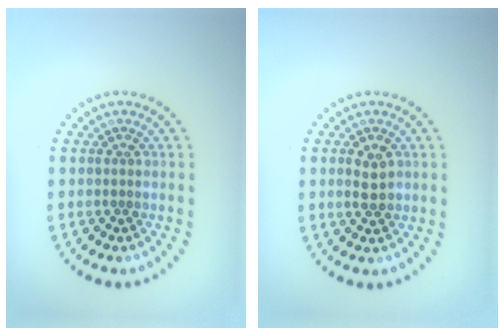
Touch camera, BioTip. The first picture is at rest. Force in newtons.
{"total": 2.2, "press": 2.2, "slide": 0.1}